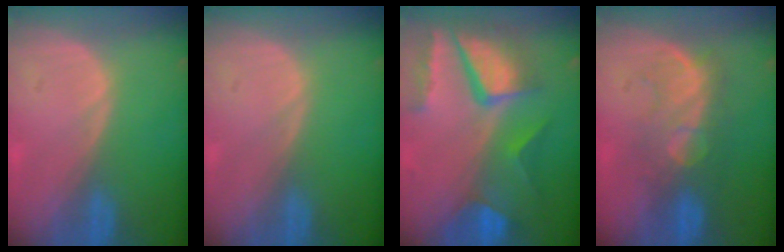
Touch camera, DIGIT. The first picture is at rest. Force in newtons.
{"total": 0.0}
{"total": 11.1, "press": 9.1, "slide": 6.3}
{"total": 8.2, "press": 7.9, "slide": 2.2}